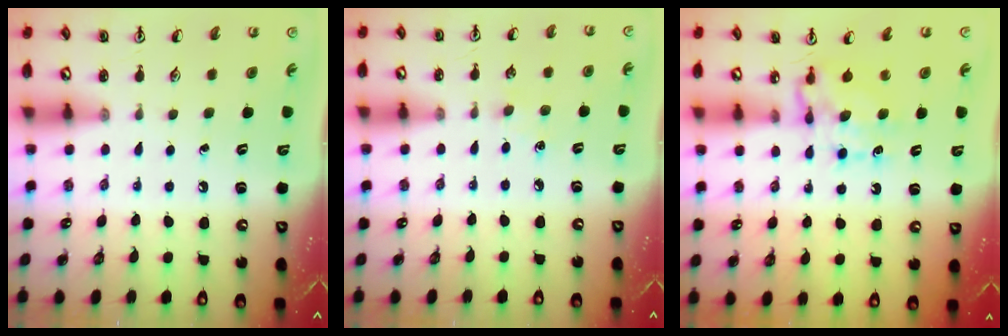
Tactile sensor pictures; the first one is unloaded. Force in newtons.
{"total": 2.9, "press": 2.9, "slide": 0.5}
{"total": 6.6, "press": 6.6, "slide": 0.5}